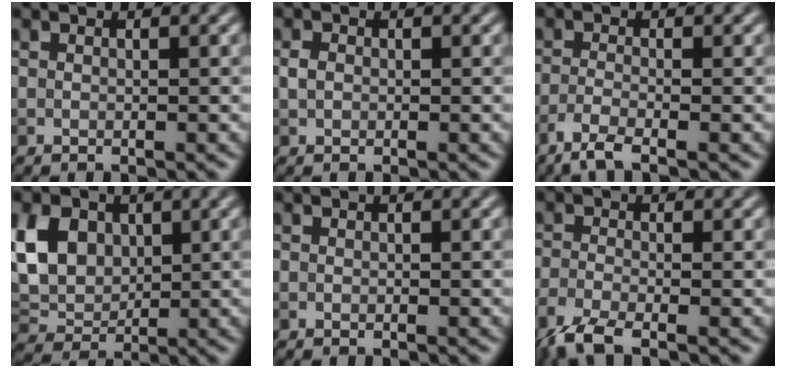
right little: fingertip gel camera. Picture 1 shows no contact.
{"total": 1.0, "force": [0.0, 0.8, 0.6], "torque": [-0.012, 0.000, -0.001]}
{"total": 2.8, "force": [-1.9, 0.5, 2.0], "torque": [-0.040, -0.006, -0.053]}
{"total": 6.3, "force": [1.6, 4.7, 3.9], "torque": [-0.090, 0.002, 0.028]}
{"total": 0.0}
{"total": 3.8, "force": [-2.8, 0.9, 2.4], "torque": [-0.055, -0.013, -0.068]}